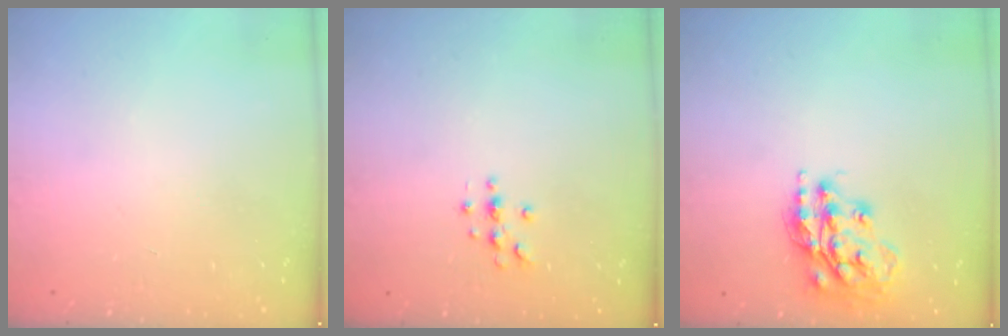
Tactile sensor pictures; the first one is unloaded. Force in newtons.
{"total": 3.7, "press": 3.7, "slide": 0.4}
{"total": 15.4, "press": 15.3, "slide": 1.1}